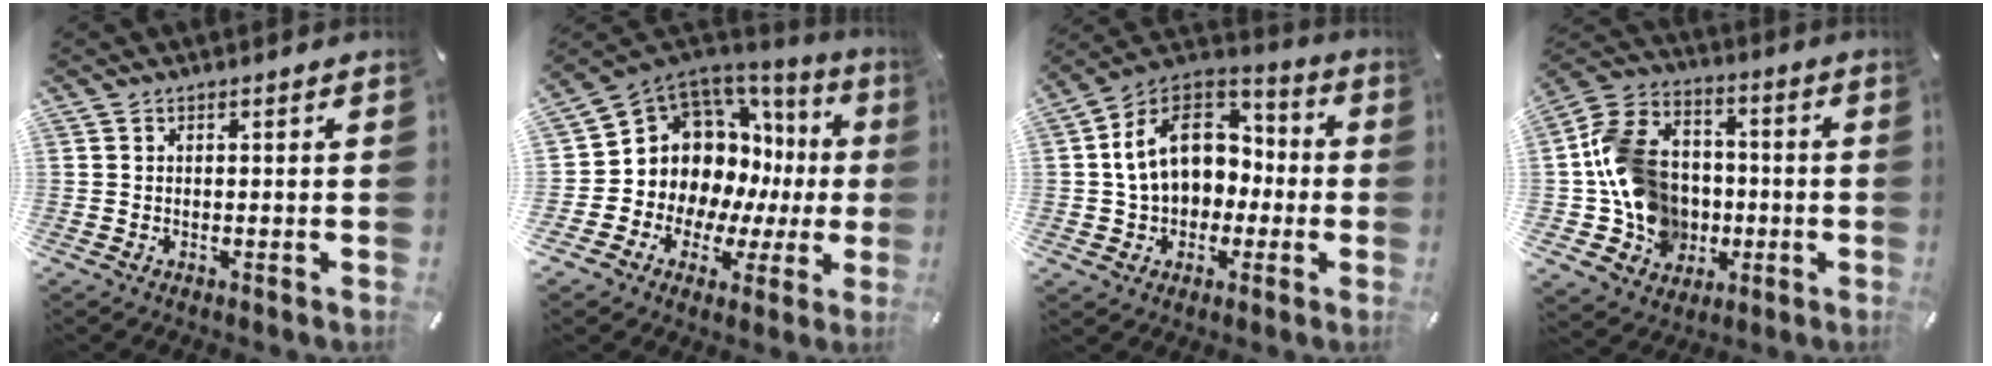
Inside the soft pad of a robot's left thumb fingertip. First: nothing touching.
{"total": 13.3, "force": [3.5, 11.1, 6.3], "torque": [-0.113, -0.052, 0.081]}
{"total": 15.8, "force": [0.3, 12.9, 9.2], "torque": [-0.174, 0.013, 0.009]}
{"total": 16.5, "force": [-2.2, 14.5, 7.5], "torque": [-0.149, 0.020, -0.029]}